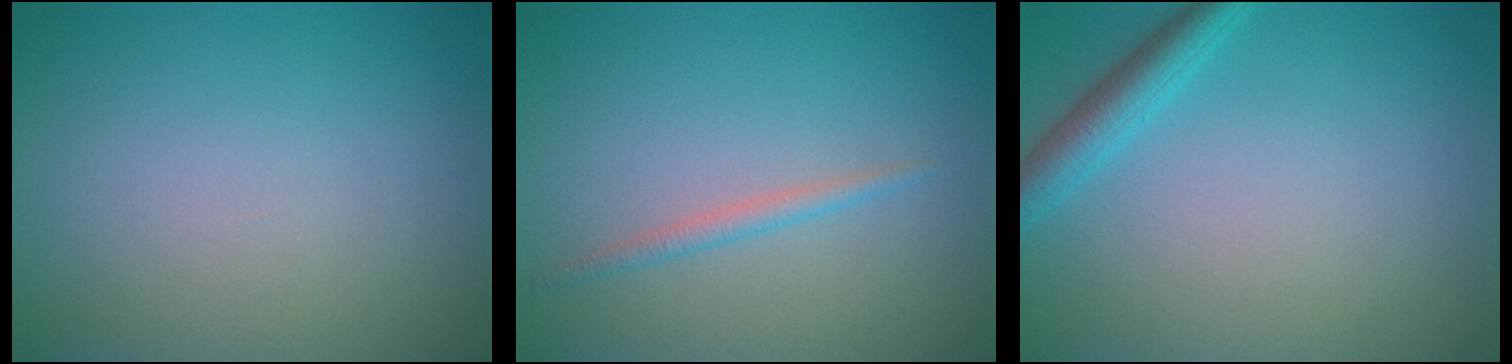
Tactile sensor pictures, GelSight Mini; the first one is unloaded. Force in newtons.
{"total": 1.2, "press": 1.2, "slide": 0.0}
{"total": 2.7, "press": 2.7, "slide": 0.1}